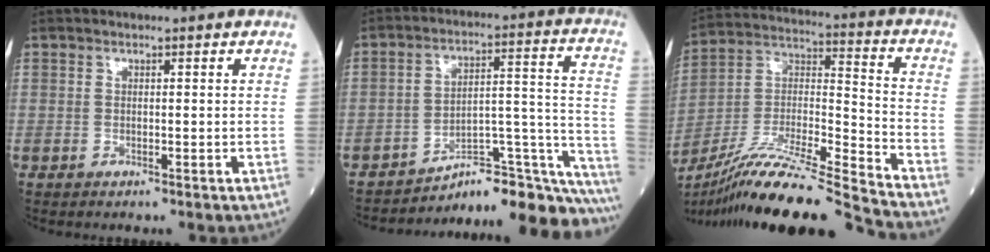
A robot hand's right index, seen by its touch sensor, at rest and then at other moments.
{"total": 19.2, "force": [-18.3, 1.4, 5.6], "torque": [-0.016, 0.060, -0.254]}
{"total": 22.8, "force": [-19.5, -1.0, 11.6], "torque": [-0.226, -0.021, -0.352]}